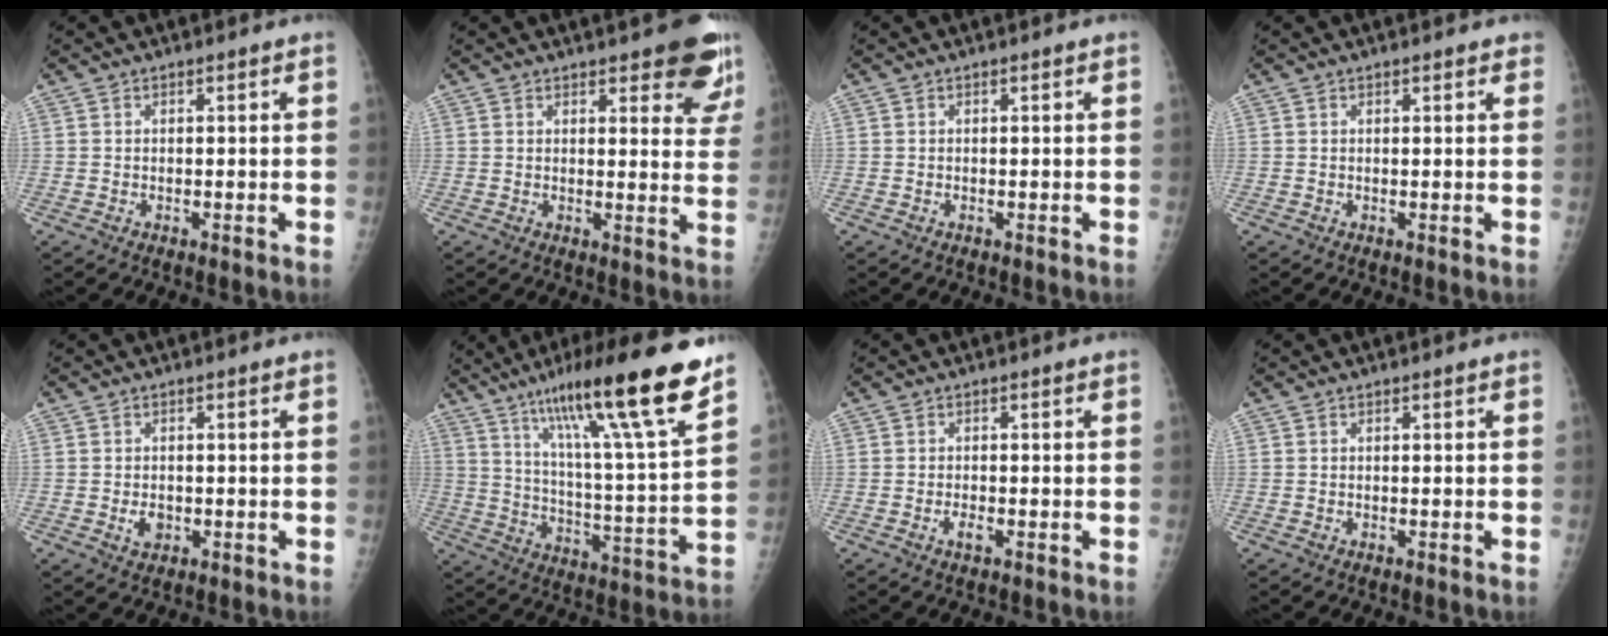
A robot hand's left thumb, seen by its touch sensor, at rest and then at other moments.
{"total": 10.0, "force": [7.1, 3.3, 6.2], "torque": [-0.034, -0.036, 0.075]}
{"total": 0.0}
{"total": 1.5, "force": [1.0, 0.6, 0.9], "torque": [-0.005, -0.002, 0.010]}
{"total": 2.5, "force": [-0.5, 1.8, 1.6], "torque": [-0.021, 0.001, -0.004]}
{"total": 22.8, "force": [15.2, 2.2, 16.9], "torque": [-0.252, -0.052, 0.247]}
{"total": 1.6, "force": [-0.7, 0.6, 1.3], "torque": [-0.022, 0.001, -0.013]}
{"total": 0.0}